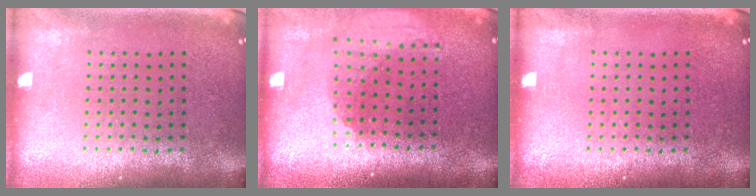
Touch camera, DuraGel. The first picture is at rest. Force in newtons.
{"total": 1.9, "press": 1.5, "slide": 1.3}
{"total": 0.0}